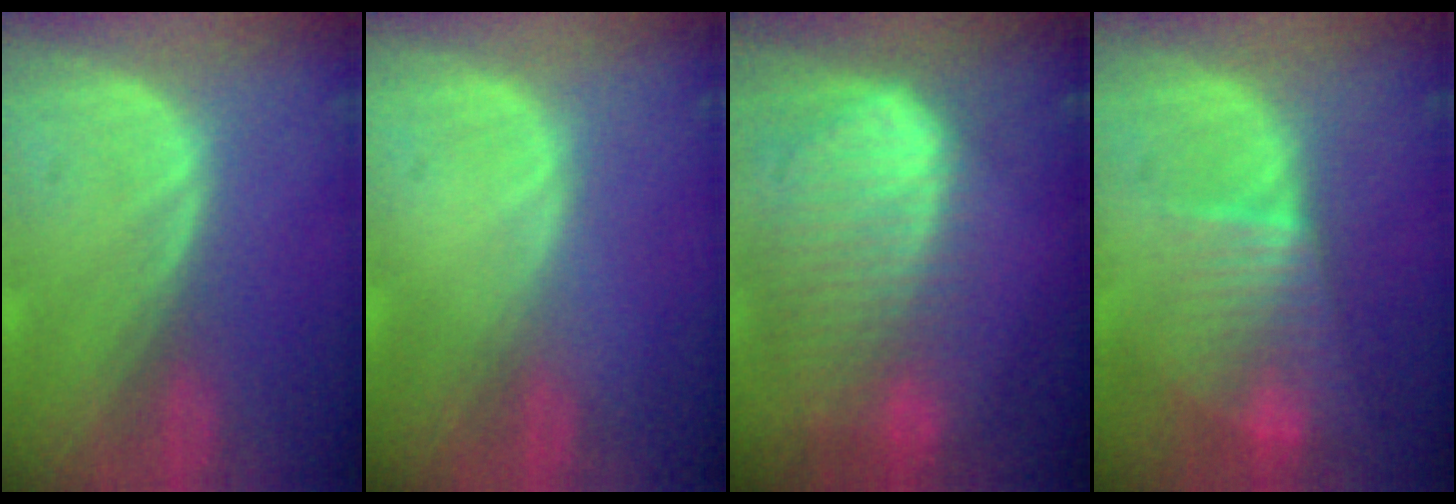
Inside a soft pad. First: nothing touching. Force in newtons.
{"total": 0.0}
{"total": 10.5, "press": 9.0, "slide": 5.3}
{"total": 8.0, "press": 6.9, "slide": 4.1}